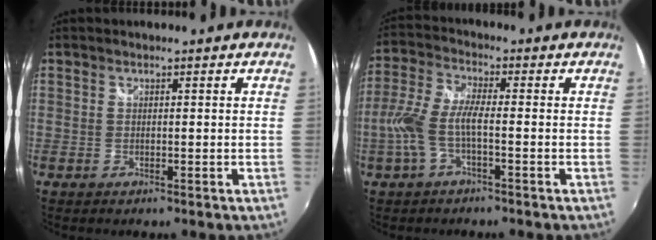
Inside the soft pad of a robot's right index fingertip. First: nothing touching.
{"total": 7.8, "force": [-2.3, 1.8, 7.2], "torque": [-0.167, 0.003, -0.045]}